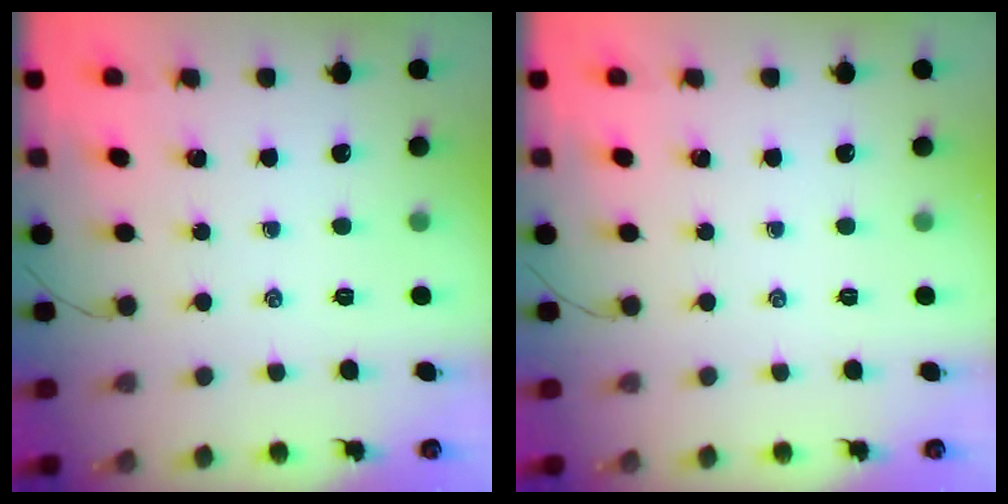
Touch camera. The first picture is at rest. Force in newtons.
{"total": 0.0}